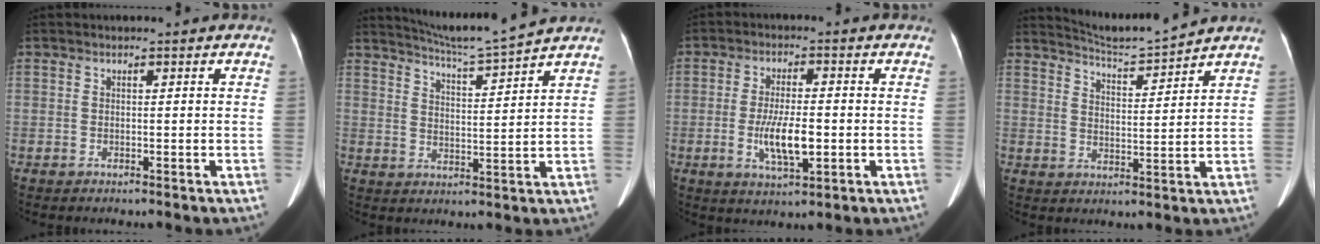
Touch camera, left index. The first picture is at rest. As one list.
[{"total": 8.9, "force": [8.4, -2.2, 2.1], "torque": [-0.051, -0.013, 0.144]}, {"total": 7.2, "force": [-1.5, 1.9, 6.8], "torque": [-0.132, -0.007, -0.024]}, {"total": 6.7, "force": [6.5, -1.5, 0.2], "torque": [-0.021, -0.009, 0.118]}]